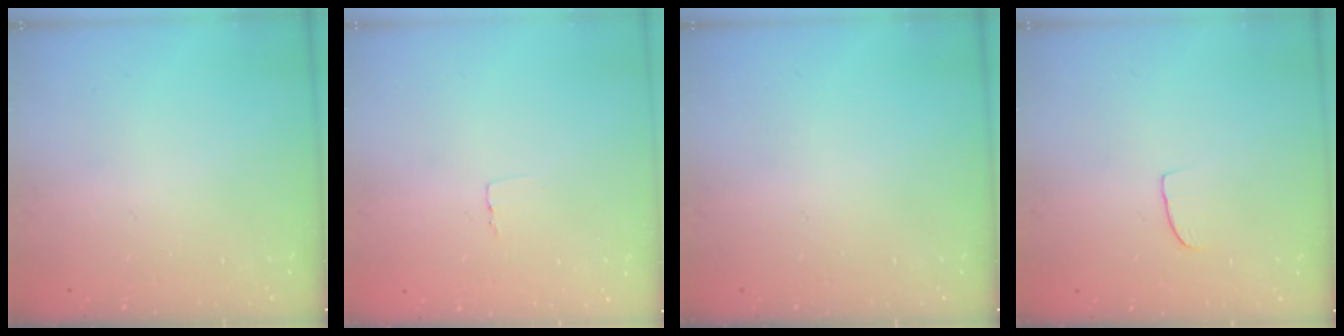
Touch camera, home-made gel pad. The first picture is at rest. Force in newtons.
{"total": 2.6, "press": 2.6, "slide": 0.1}
{"total": 0.0}
{"total": 3.7, "press": 3.7, "slide": 0.3}